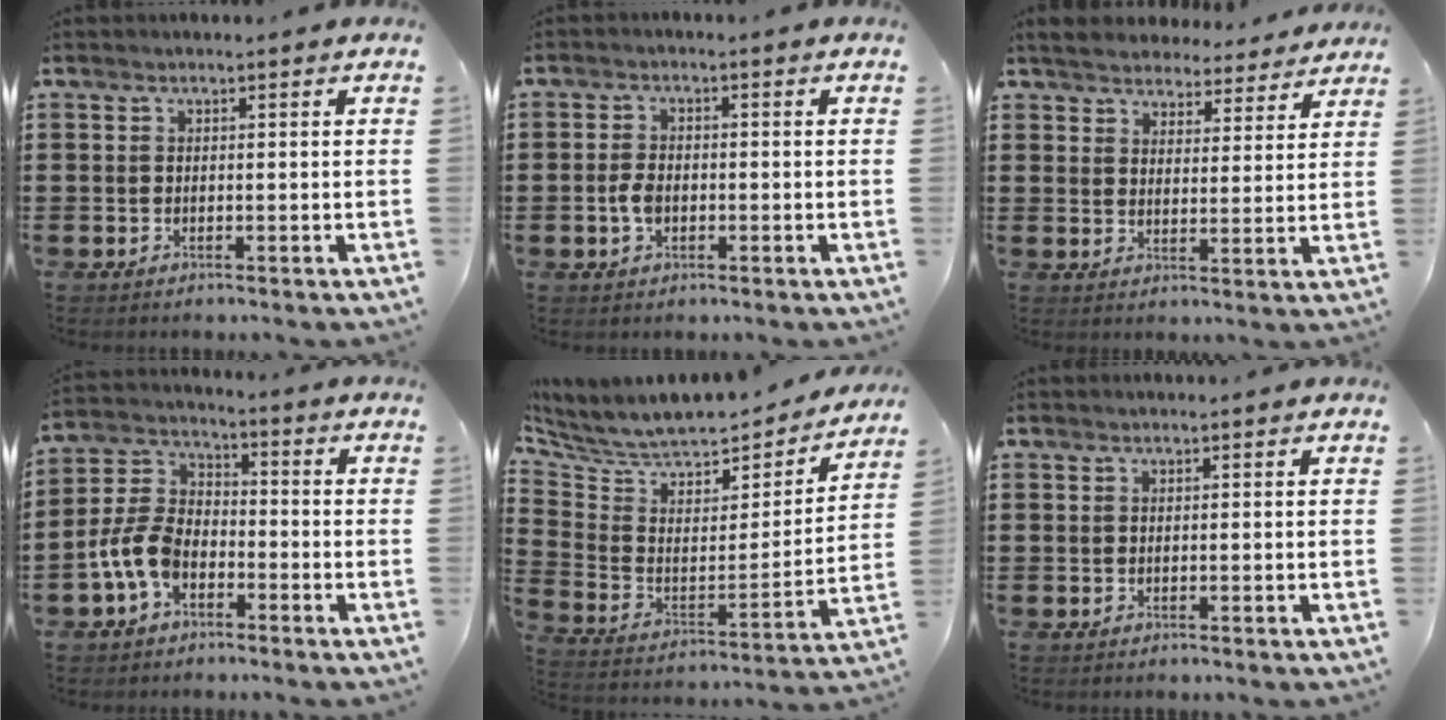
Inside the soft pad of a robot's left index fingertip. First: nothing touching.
{"total": 3.3, "force": [-0.6, 1.9, 2.6], "torque": [-0.064, -0.004, -0.015]}
{"total": 4.7, "force": [4.6, 0.6, 0.6], "torque": [-0.035, -0.024, 0.080]}
{"total": 7.5, "force": [-3.6, 4.4, 4.9], "torque": [-0.137, -0.003, -0.078]}
{"total": 6.4, "force": [5.8, 1.9, 1.9], "torque": [-0.072, -0.055, 0.096]}
{"total": 0.0}